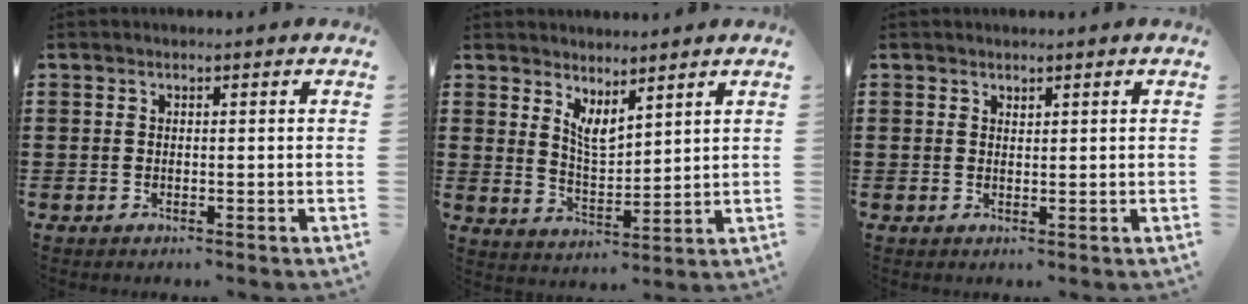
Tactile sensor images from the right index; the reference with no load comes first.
{"total": 4.1, "force": [3.4, 1.1, 2.0], "torque": [-0.048, -0.012, 0.061]}
{"total": 0.7, "force": [0.7, 0.2, 0.0], "torque": [0.000, 0.001, 0.014]}